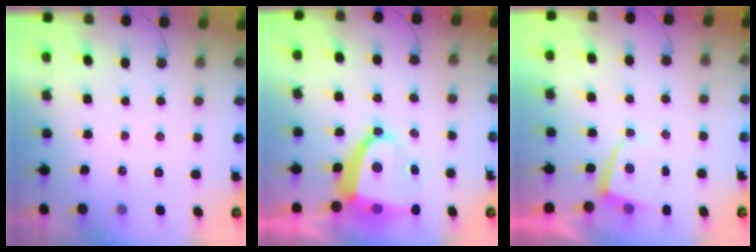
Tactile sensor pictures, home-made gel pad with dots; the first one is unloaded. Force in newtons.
{"total": 8.8, "press": 8.7, "slide": 1.5}
{"total": 1.2, "press": 1.2, "slide": 0.2}